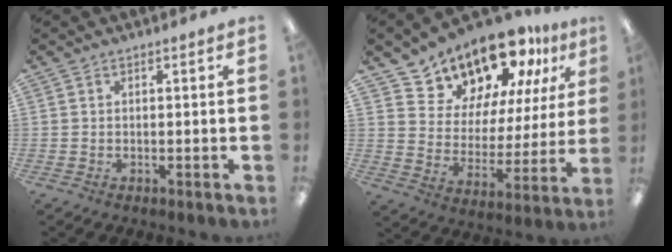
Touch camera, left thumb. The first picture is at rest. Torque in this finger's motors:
{"motor_torque": [2.00, 2.04, 1.39, -1.38, 0.11]}